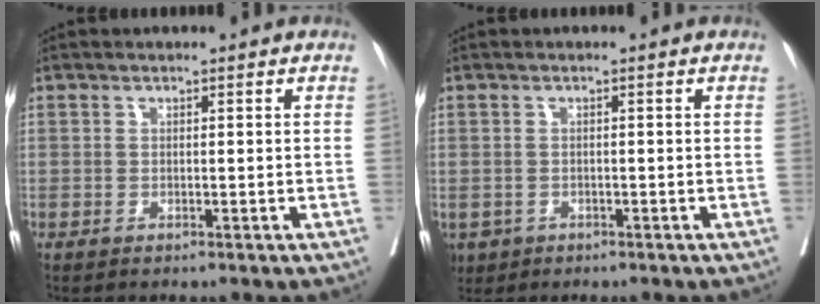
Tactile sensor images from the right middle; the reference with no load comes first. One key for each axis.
{"total": 3.5, "fx": -1.9, "fy": 2.8, "fz": 0.9, "tx": -0.015, "ty": -0.001, "tz": -0.028}